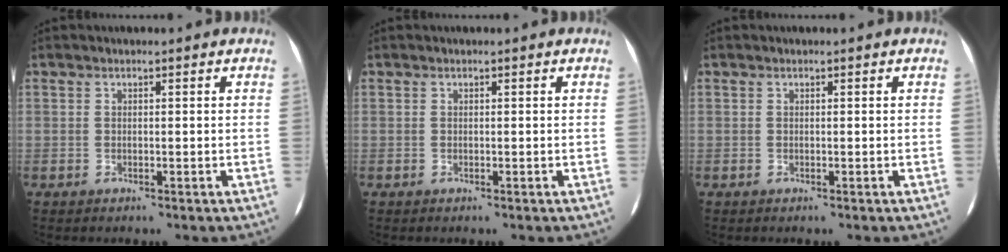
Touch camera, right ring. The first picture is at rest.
{"total": 0.0}
{"total": 0.0}